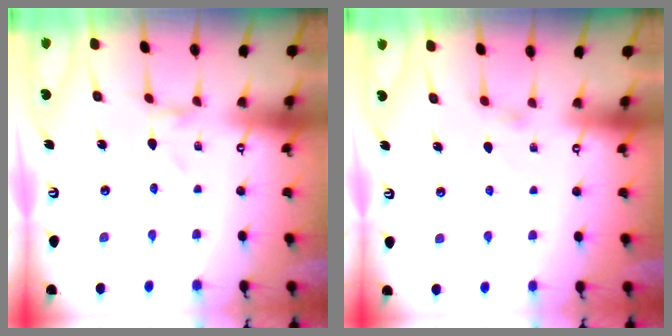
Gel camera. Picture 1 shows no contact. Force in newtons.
{"total": 2.0, "press": 2.0, "slide": 0.4}